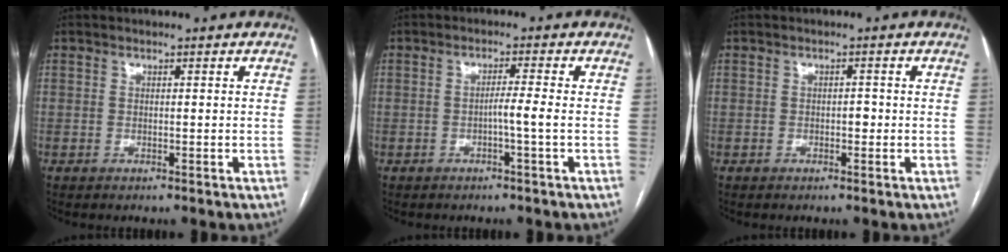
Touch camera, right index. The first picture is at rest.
{"total": 2.5, "force": [-0.8, -0.8, 2.3], "torque": [-0.035, 0.001, -0.015]}
{"total": 1.2, "force": [-0.3, 0.7, 0.9], "torque": [-0.010, 0.003, -0.004]}